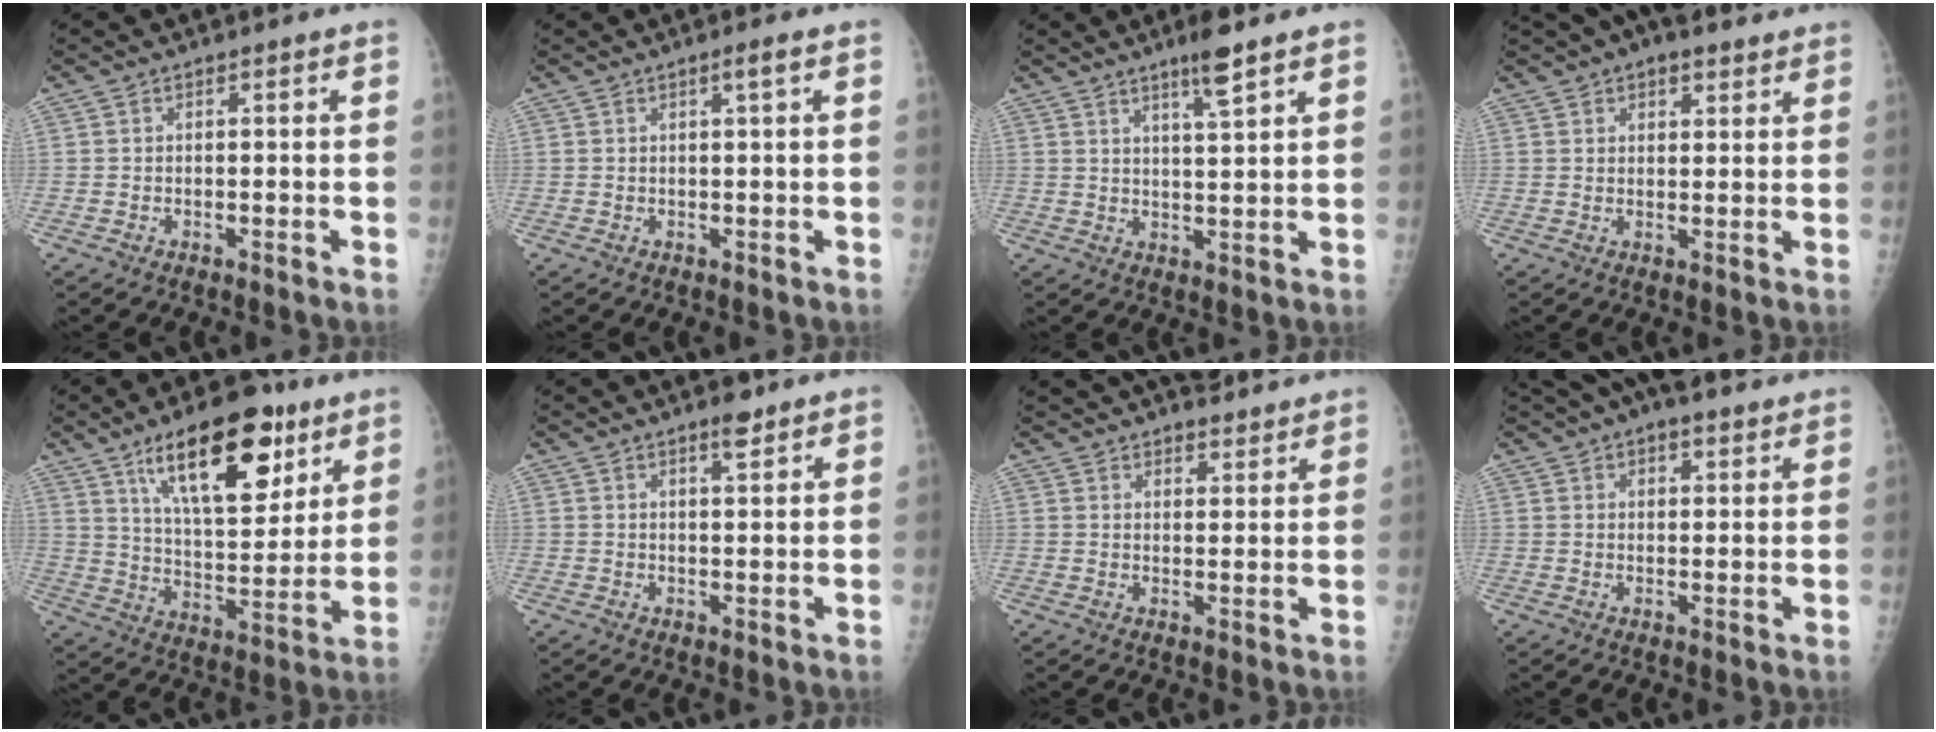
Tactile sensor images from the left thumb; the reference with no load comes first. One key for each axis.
{"total": 1.6, "fx": 0.7, "fy": -0.3, "fz": 1.4, "tx": -0.027, "ty": -0.003, "tz": 0.012}
{"total": 5.8, "fx": 3.9, "fy": 0.3, "fz": 4.3, "tx": -0.071, "ty": -0.025, "tz": 0.068}
{"total": 7.8, "fx": 5.0, "fy": 3.9, "fz": 4.5, "tx": -0.049, "ty": -0.003, "tz": 0.077}
{"total": 20.7, "fx": 11.6, "fy": 8.5, "fz": 14.9, "tx": -0.190, "ty": -0.053, "tz": 0.194}
{"total": 3.5, "fx": 2.5, "fy": 0.9, "fz": 2.2, "tx": -0.028, "ty": -0.017, "tz": 0.038}
{"total": 9.7, "fx": 8.1, "fy": 3.2, "fz": 4.2, "tx": -0.031, "ty": -0.017, "tz": 0.119}
{"total": 10.2, "fx": 6.8, "fy": 4.6, "fz": 6.0, "tx": -0.072, "ty": 0.001, "tz": 0.106}